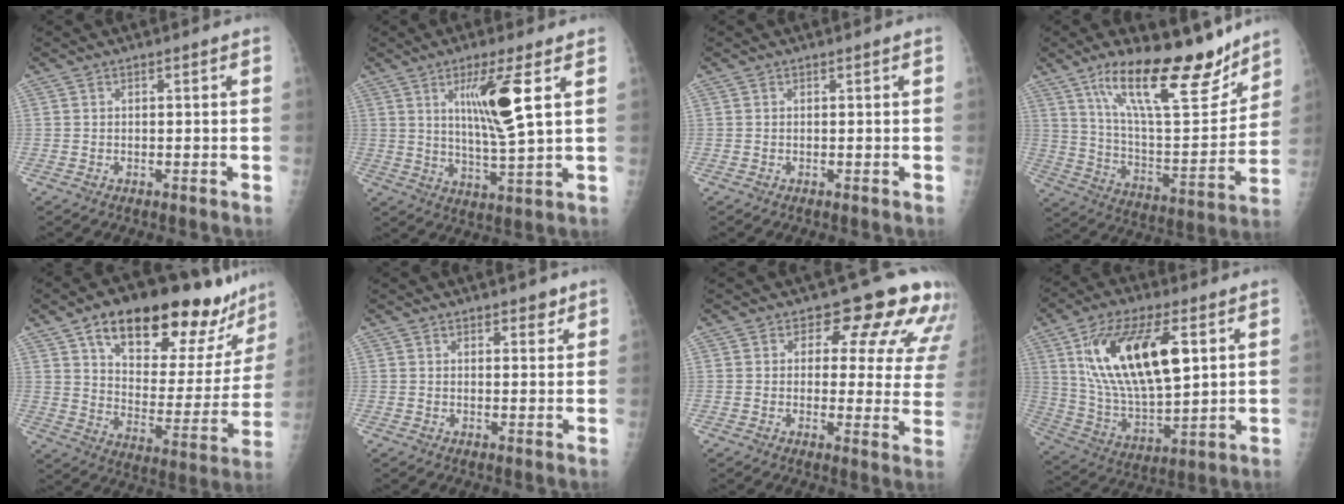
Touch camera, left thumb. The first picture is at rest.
{"total": 11.3, "force": [3.9, 1.1, 10.5], "torque": [-0.192, -0.034, 0.074]}
{"total": 0.0}
{"total": 22.7, "force": [15.4, 7.0, 15.1], "torque": [-0.205, -0.081, 0.263]}
{"total": 26.7, "force": [18.8, 10.5, 15.8], "torque": [-0.186, -0.066, 0.276]}
{"total": 2.9, "force": [2.0, 1.4, 1.6], "torque": [-0.004, -0.011, 0.027]}
{"total": 14.5, "force": [9.7, 6.9, 8.3], "torque": [-0.041, -0.048, 0.088]}
{"total": 21.4, "force": [7.1, 9.4, 17.9], "torque": [-0.309, -0.024, 0.134]}